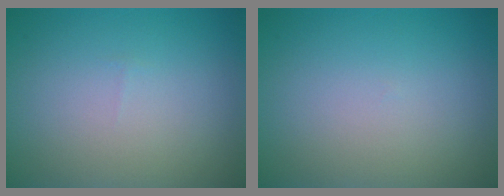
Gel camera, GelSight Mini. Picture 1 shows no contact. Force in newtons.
{"total": 0.0}